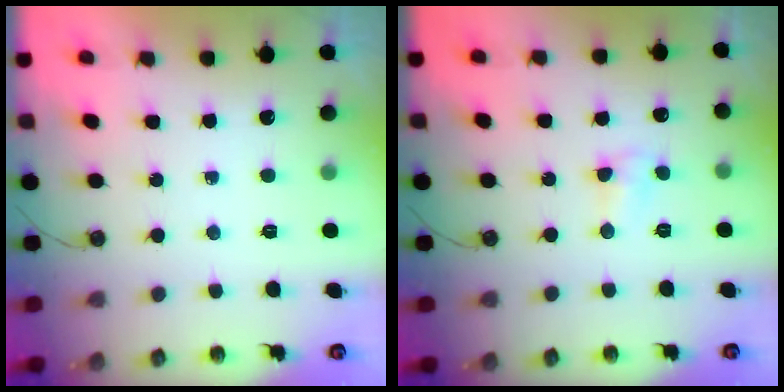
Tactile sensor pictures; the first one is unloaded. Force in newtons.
{"total": 5.3, "press": 5.2, "slide": 0.9}